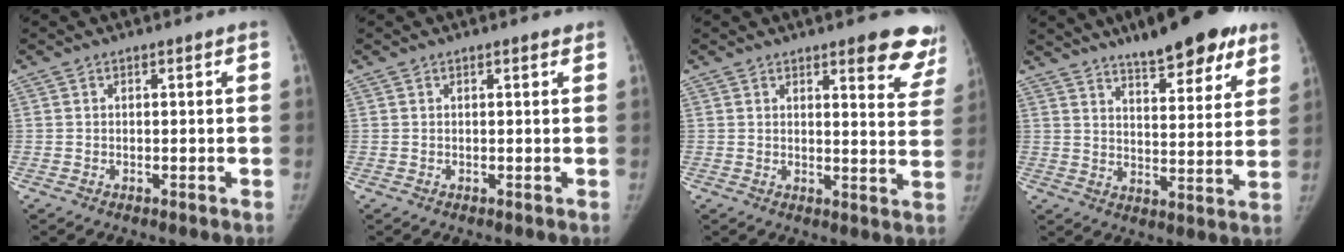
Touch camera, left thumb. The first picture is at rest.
{"total": 0.6, "force": [0.5, 0.2, 0.2], "torque": [-0.004, -0.002, 0.005]}
{"total": 11.5, "force": [8.2, 3.5, 7.3], "torque": [-0.041, -0.044, 0.079]}
{"total": 17.2, "force": [12.2, 5.2, 11.0], "torque": [-0.120, -0.046, 0.175]}